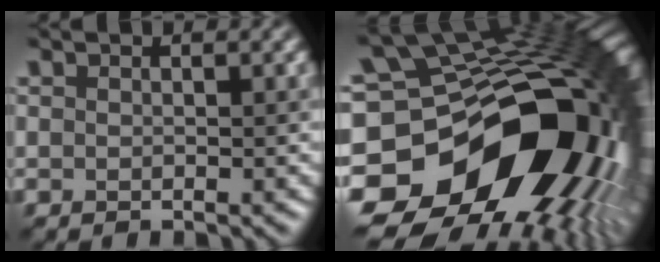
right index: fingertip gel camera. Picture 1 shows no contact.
{"total": 19.8, "force": [-5.4, 13.2, 13.7], "torque": [-0.241, -0.028, -0.075]}